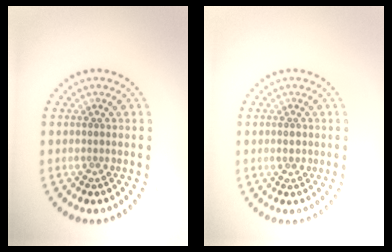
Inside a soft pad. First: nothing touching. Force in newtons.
{"total": 0.9, "press": 0.9, "slide": 0.1}